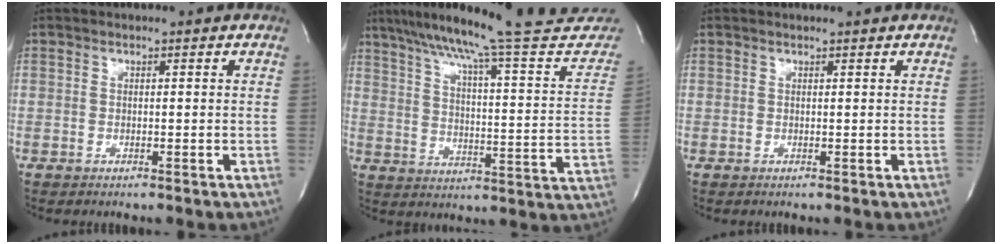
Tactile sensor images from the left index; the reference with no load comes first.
{"total": 27.7, "force": [24.7, 0.9, 12.4], "torque": [-0.195, -0.067, 0.317]}
{"total": 0.8, "force": [0.7, -0.2, 0.2], "torque": [-0.005, -0.001, 0.010]}